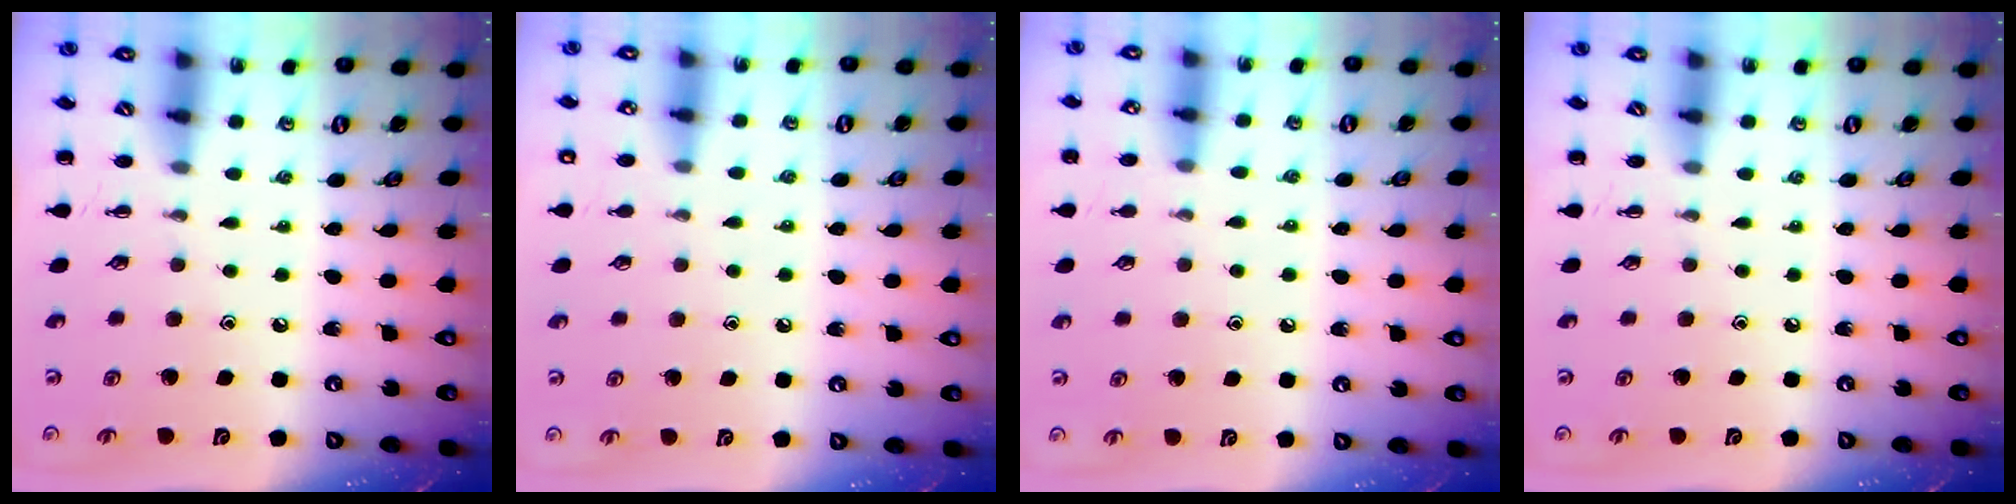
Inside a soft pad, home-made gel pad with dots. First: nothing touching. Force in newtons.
{"total": 5.9, "press": 5.6, "slide": 1.8}
{"total": 6.7, "press": 6.3, "slide": 2.3}
{"total": 0.0}